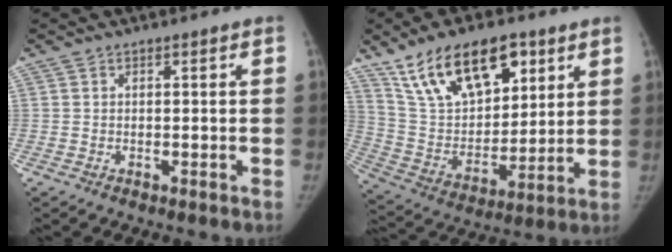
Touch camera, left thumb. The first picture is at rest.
{"total": 21.0, "force": [12.2, 10.9, 13.3], "torque": [-0.188, -0.036, 0.229]}